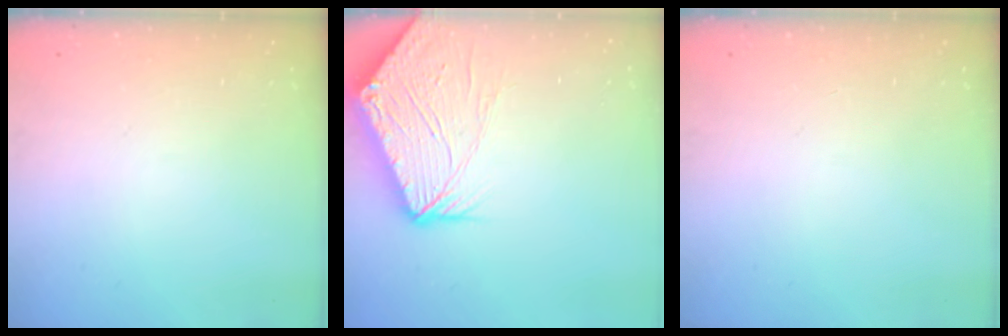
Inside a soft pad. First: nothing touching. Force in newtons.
{"total": 9.0, "press": 8.8, "slide": 1.6}
{"total": 0.0}